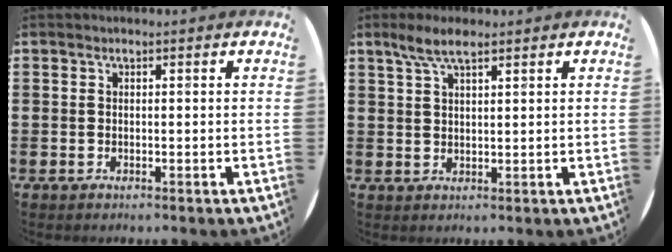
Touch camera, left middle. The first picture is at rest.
{"total": 4.1, "force": [2.9, 1.1, 2.6], "torque": [-0.056, 0.007, 0.052]}